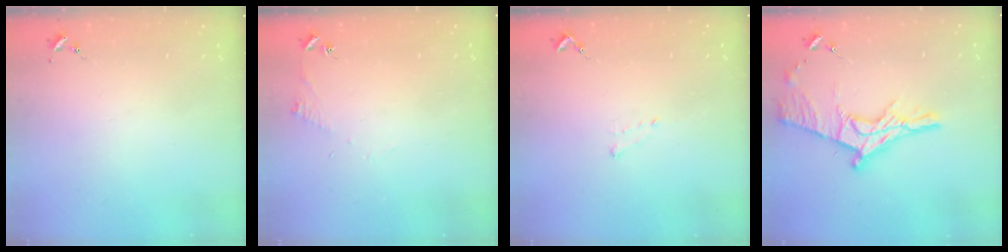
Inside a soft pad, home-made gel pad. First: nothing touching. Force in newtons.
{"total": 5.1, "press": 5.1, "slide": 0.5}
{"total": 4.5, "press": 4.5, "slide": 0.5}
{"total": 18.9, "press": 18.9, "slide": 1.3}